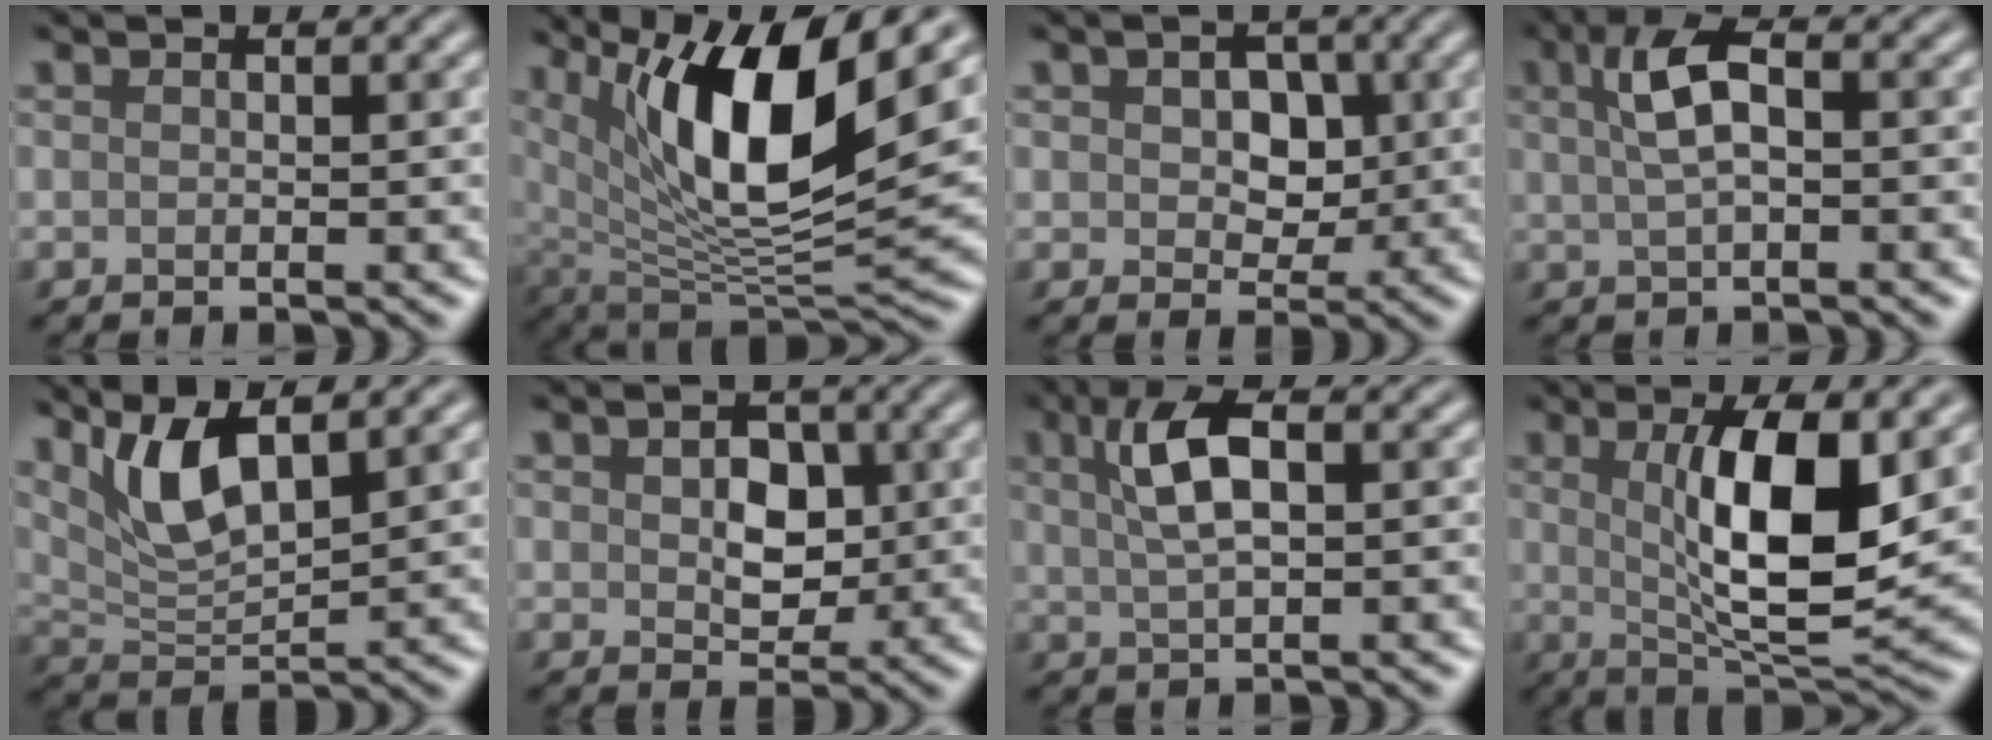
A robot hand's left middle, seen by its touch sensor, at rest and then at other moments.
{"total": 12.2, "force": [5.1, 3.6, 10.4], "torque": [-0.174, -0.009, 0.095]}
{"total": 3.7, "force": [0.6, 2.7, 2.5], "torque": [-0.045, 0.000, 0.000]}
{"total": 4.0, "force": [0.9, 1.5, 3.6], "torque": [-0.072, 0.012, 0.012]}
{"total": 5.1, "force": [2.8, 1.6, 4.0], "torque": [-0.087, -0.004, 0.055]}
{"total": 3.9, "force": [0.4, 2.7, 2.8], "torque": [-0.051, -0.003, 0.004]}
{"total": 4.6, "force": [1.4, 1.7, 4.0], "torque": [-0.079, 0.010, 0.021]}
{"total": 9.3, "force": [1.6, 2.8, 8.8], "torque": [-0.141, -0.012, 0.033]}